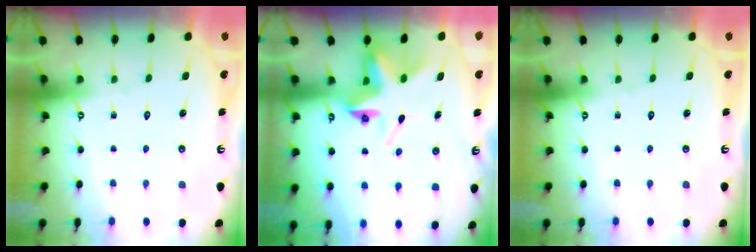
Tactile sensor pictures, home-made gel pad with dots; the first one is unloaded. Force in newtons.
{"total": 7.3, "press": 7.1, "slide": 1.9}
{"total": 0.0}